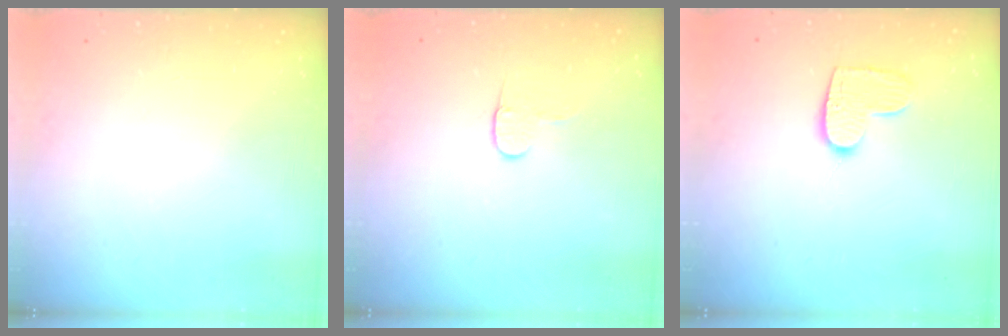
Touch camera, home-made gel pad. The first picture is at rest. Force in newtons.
{"total": 4.3, "press": 4.3, "slide": 0.4}
{"total": 8.9, "press": 8.9, "slide": 0.5}